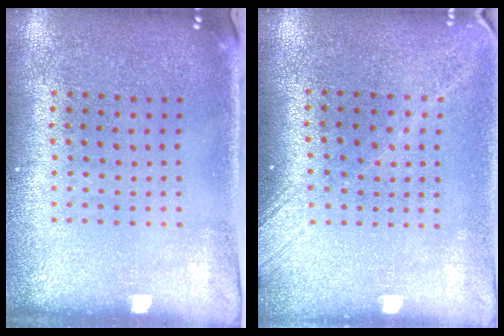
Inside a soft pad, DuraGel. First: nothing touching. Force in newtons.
{"total": 1.7, "press": 1.3, "slide": 1.1}